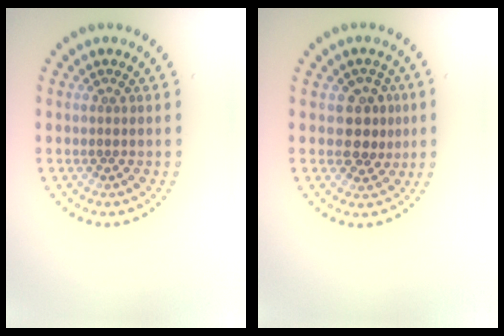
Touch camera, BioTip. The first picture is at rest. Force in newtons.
{"total": 3.0, "press": 2.8, "slide": 1.1}